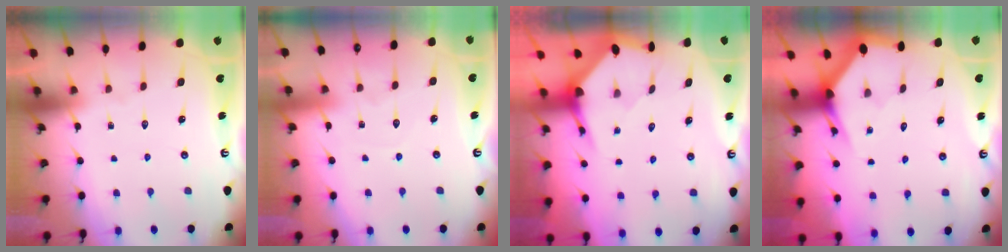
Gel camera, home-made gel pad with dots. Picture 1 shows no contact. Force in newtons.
{"total": 4.0, "press": 3.9, "slide": 0.4}
{"total": 3.7, "press": 3.6, "slide": 0.5}
{"total": 3.0, "press": 3.0, "slide": 0.1}